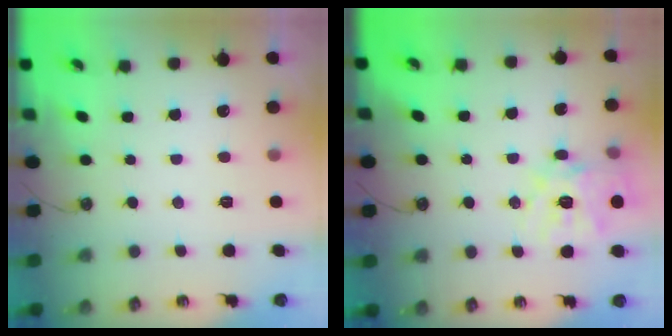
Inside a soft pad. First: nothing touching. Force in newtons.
{"total": 15.1, "press": 15.0, "slide": 1.5}